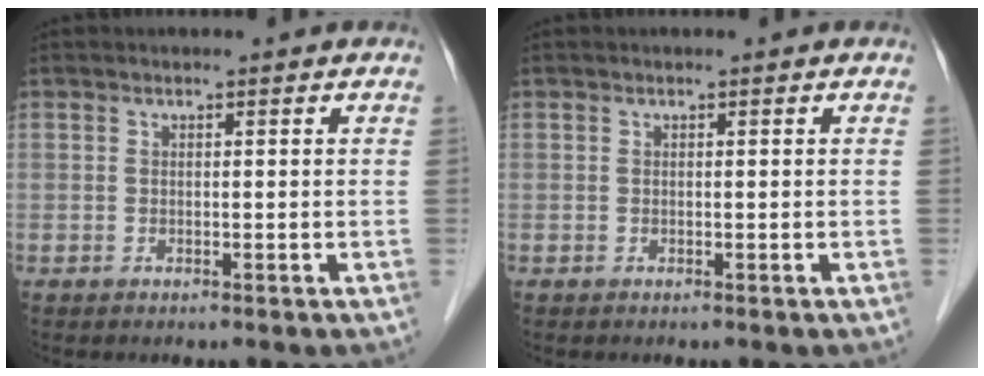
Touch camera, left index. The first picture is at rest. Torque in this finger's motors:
{"motor_torque": [0.00, 0.00, 0.00, 0.00]}